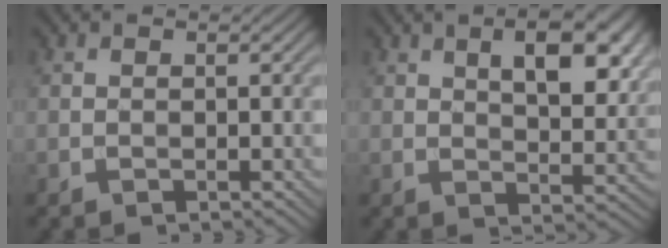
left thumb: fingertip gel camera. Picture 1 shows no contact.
{"total": 9.2, "force": [3.4, 4.1, 7.5], "torque": [-0.114, 0.004, 0.055]}